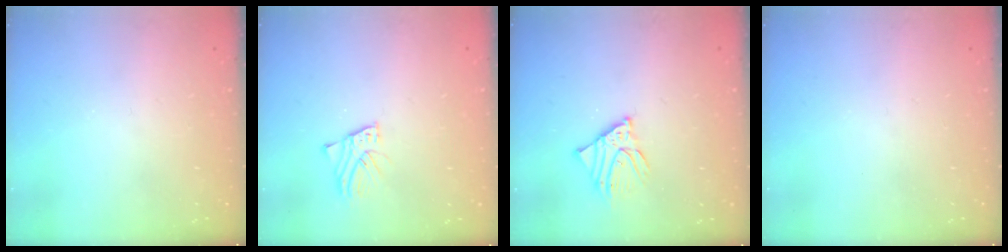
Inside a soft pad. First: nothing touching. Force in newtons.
{"total": 2.7, "press": 2.7, "slide": 0.1}
{"total": 6.1, "press": 6.1, "slide": 0.6}
{"total": 0.0}